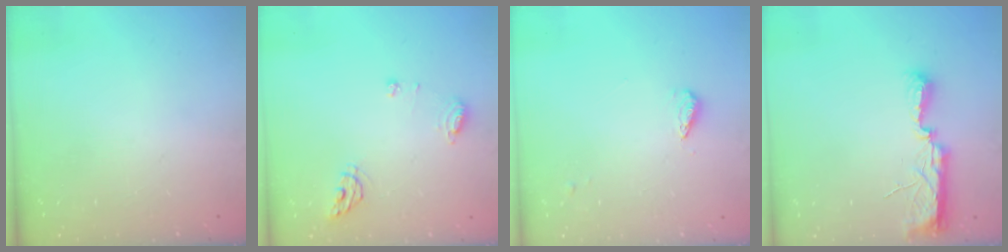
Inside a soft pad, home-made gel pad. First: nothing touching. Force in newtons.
{"total": 7.2, "press": 7.2, "slide": 0.8}
{"total": 3.9, "press": 3.8, "slide": 0.4}
{"total": 7.9, "press": 7.8, "slide": 0.8}